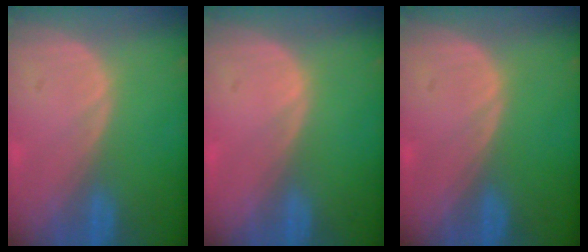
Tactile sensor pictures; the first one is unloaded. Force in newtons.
{"total": 0.0}
{"total": 0.0}